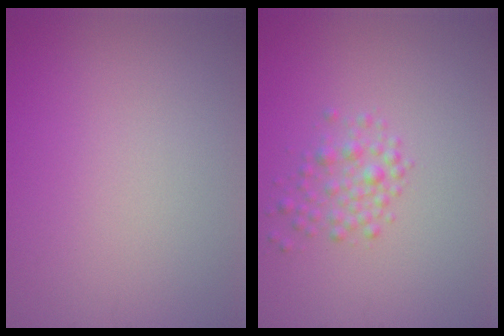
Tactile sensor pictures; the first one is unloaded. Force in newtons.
{"total": 2.1, "press": 2.1, "slide": 0.1}